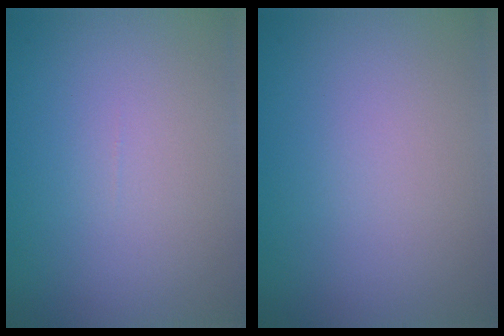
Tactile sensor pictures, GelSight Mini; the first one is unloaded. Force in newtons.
{"total": 0.0}